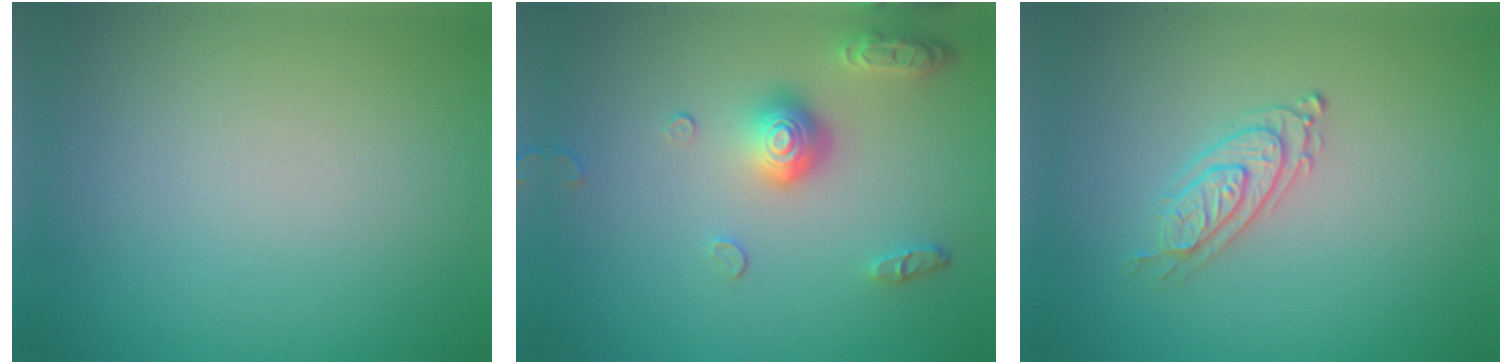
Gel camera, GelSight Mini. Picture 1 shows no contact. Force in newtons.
{"total": 3.7, "press": 2.9, "slide": 2.4}
{"total": 2.2, "press": 2.0, "slide": 0.8}